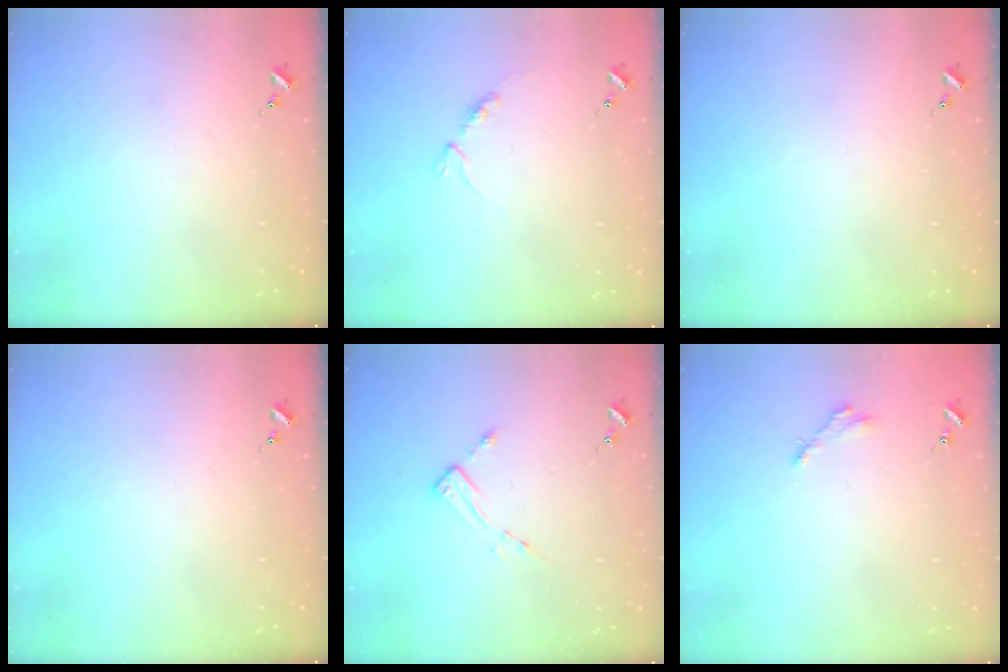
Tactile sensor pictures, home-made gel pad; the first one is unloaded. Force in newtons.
{"total": 4.7, "press": 4.7, "slide": 0.7}
{"total": 0.0}
{"total": 0.0}
{"total": 4.4, "press": 4.4, "slide": 0.3}
{"total": 2.8, "press": 2.8, "slide": 0.3}